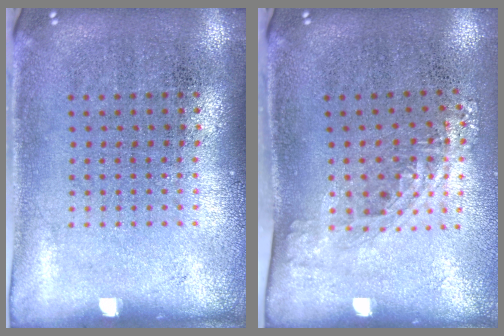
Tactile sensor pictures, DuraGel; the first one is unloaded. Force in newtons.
{"total": 1.4, "press": 1.0, "slide": 0.9}